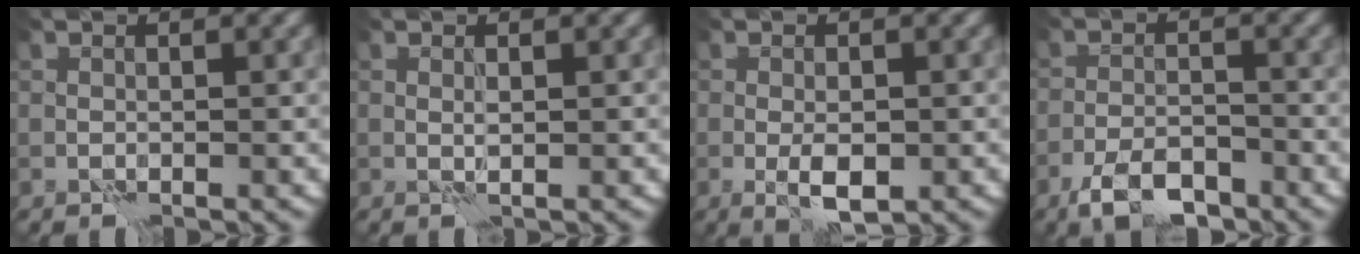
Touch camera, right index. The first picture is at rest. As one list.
[{"total": 0.6, "force": [0.5, -0.1, 0.4], "torque": [-0.011, -0.002, 0.009]}, {"total": 2.8, "force": [-0.6, 1.1, 2.5], "torque": [-0.044, -0.004, -0.007]}, {"total": 4.9, "force": [-3.6, 1.8, 2.8], "torque": [-0.044, -0.003, -0.069]}]